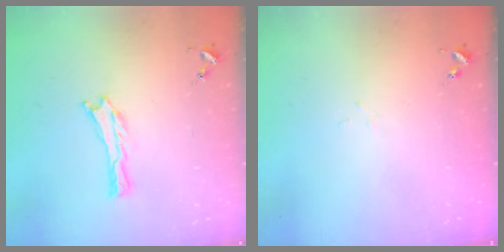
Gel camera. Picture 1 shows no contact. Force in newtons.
{"total": 1.0, "press": 1.0, "slide": 0.1}